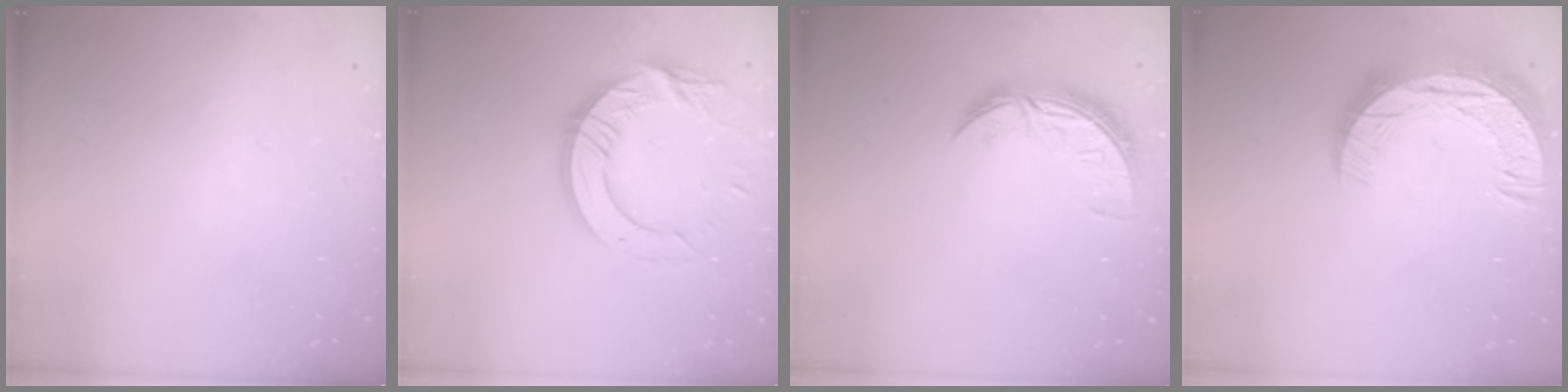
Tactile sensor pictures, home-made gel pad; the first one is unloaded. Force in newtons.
{"total": 15.2, "press": 15.1, "slide": 1.5}
{"total": 9.0, "press": 9.0, "slide": 0.5}
{"total": 16.4, "press": 16.4, "slide": 1.0}